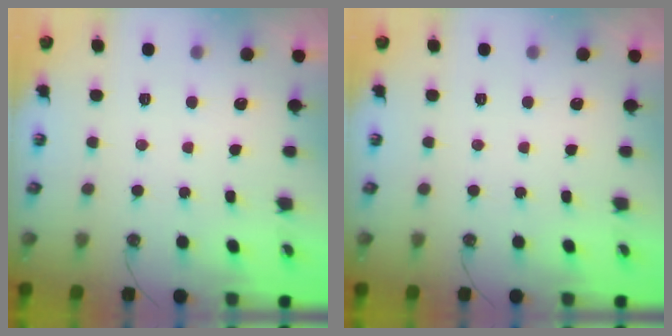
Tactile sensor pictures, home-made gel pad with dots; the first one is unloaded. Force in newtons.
{"total": 0.0}